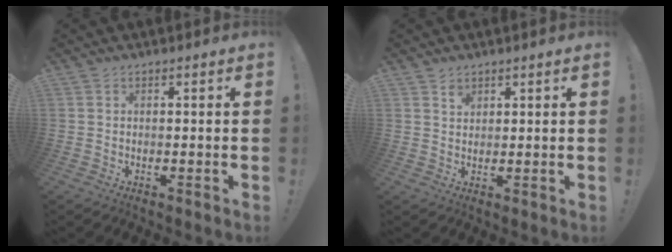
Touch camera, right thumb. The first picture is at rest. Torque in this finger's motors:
{"motor_torque": [0.40, 0.62, 0.07, -0.14, 0.00]}